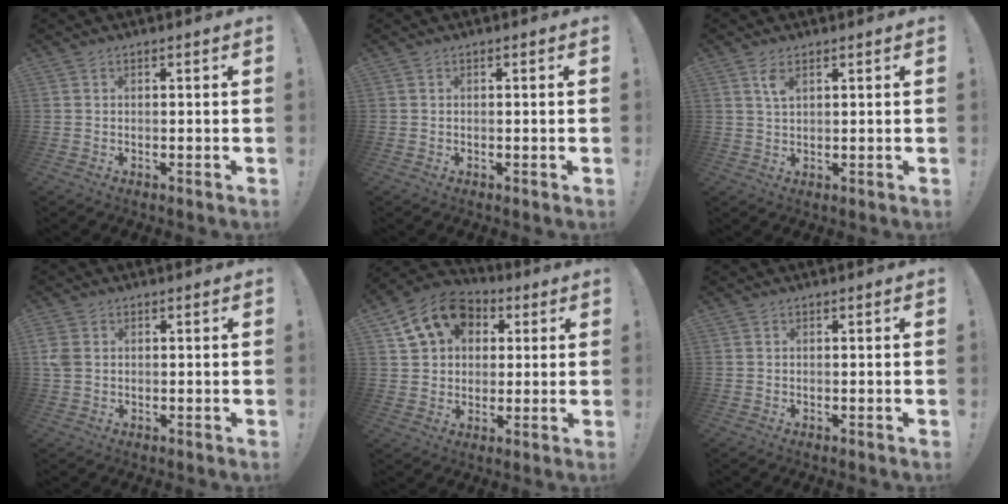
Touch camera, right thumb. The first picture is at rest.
{"total": 0.0}
{"total": 3.6, "force": [1.8, 1.5, 2.7], "torque": [-0.043, -0.005, 0.030]}
{"total": 3.9, "force": [0.8, 3.0, 2.3], "torque": [-0.043, 0.003, 0.017]}
{"total": 14.0, "force": [5.6, 10.8, 6.9], "torque": [-0.107, -0.017, 0.110]}
{"total": 0.0}